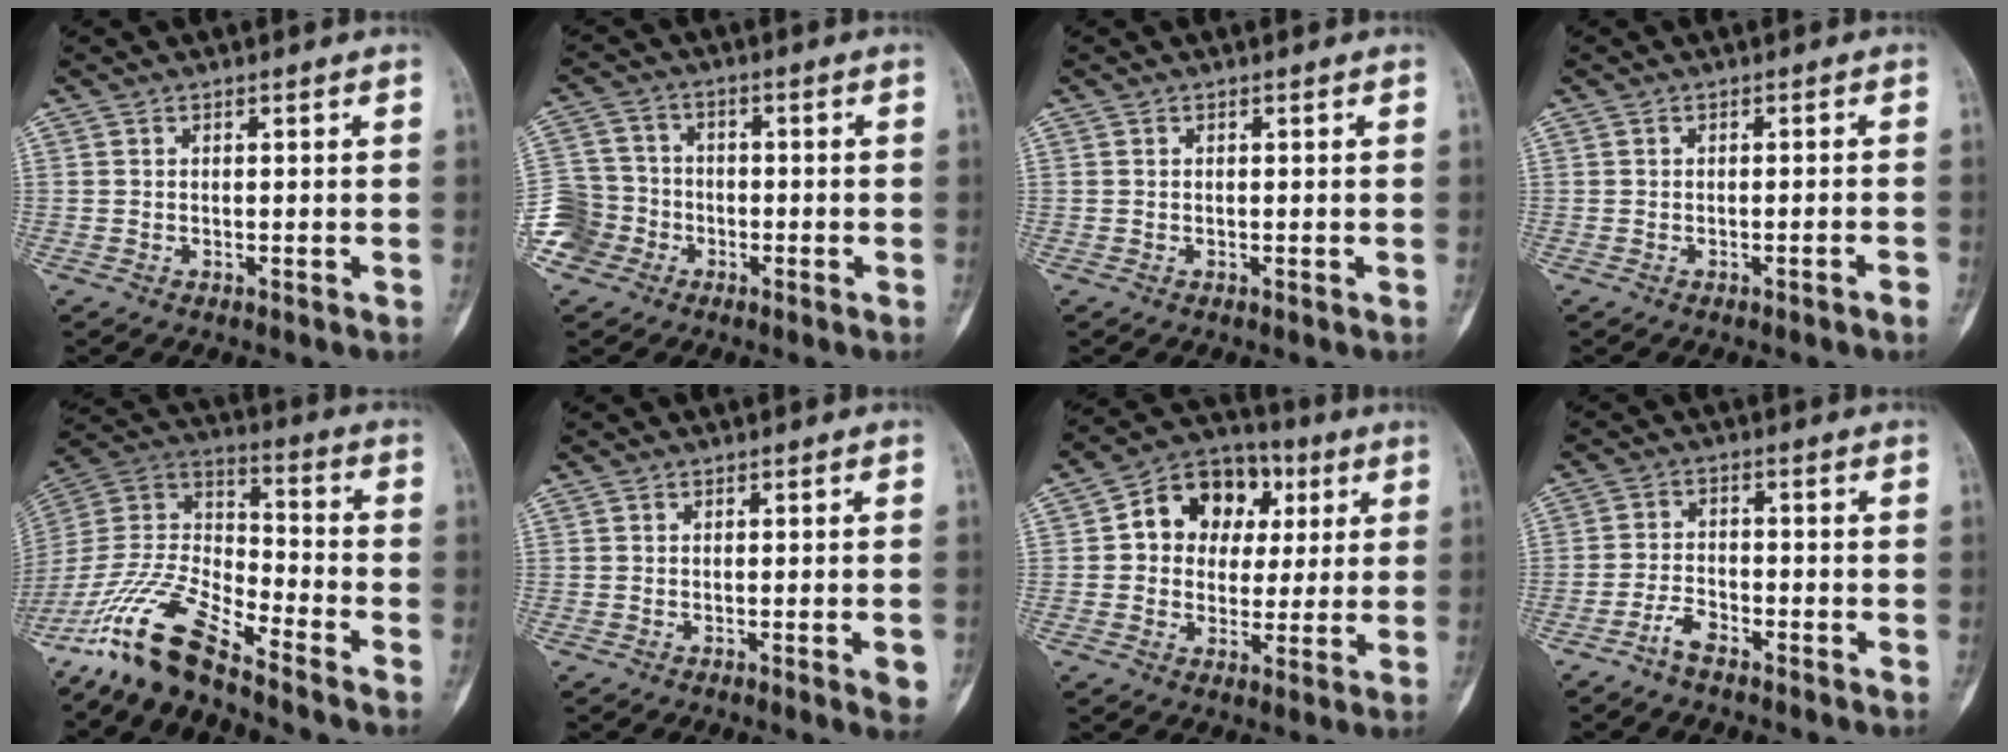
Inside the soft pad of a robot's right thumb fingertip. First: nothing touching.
{"total": 8.9, "force": [-4.4, 7.6, 1.4], "torque": [-0.018, 0.037, -0.086]}
{"total": 0.0}
{"total": 1.8, "force": [-1.1, 0.0, 1.4], "torque": [-0.030, 0.004, -0.013]}
{"total": 15.7, "force": [-12.4, 3.9, 8.8], "torque": [-0.179, 0.073, -0.246]}
{"total": 2.9, "force": [-0.9, 0.4, 2.7], "torque": [-0.033, -0.003, -0.010]}
{"total": 13.6, "force": [3.1, 10.9, 7.5], "torque": [-0.065, 0.013, 0.042]}
{"total": 3.7, "force": [-2.9, 1.3, 2.0], "torque": [-0.043, 0.020, -0.057]}